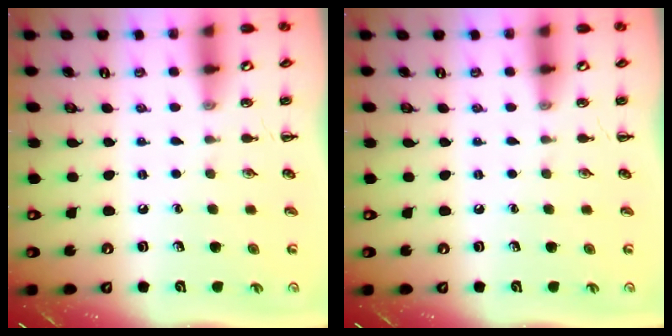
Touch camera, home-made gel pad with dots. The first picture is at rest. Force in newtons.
{"total": 0.0}